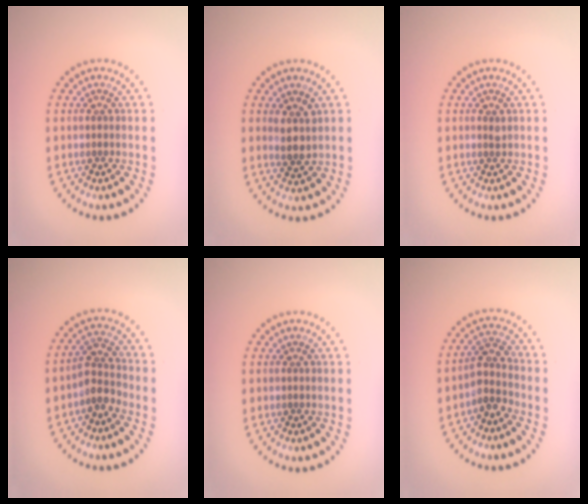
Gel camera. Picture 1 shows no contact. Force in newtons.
{"total": 2.3, "press": 1.9, "slide": 1.2}
{"total": 0.6, "press": 0.5, "slide": 0.3}
{"total": 2.6, "press": 2.0, "slide": 1.6}
{"total": 0.0}
{"total": 2.7, "press": 2.1, "slide": 1.6}